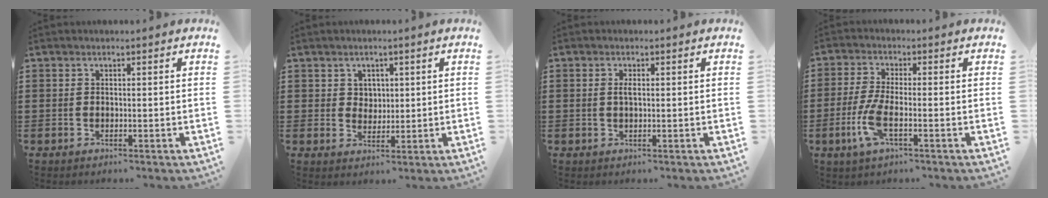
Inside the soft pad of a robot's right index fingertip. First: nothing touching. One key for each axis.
{"total": 2.6, "fx": 1.4, "fy": 2.1, "fz": 0.6, "tx": -0.020, "ty": 0.010, "tz": 0.025}
{"total": 1.4, "fx": 0.2, "fy": 0.5, "fz": 1.3, "tx": -0.027, "ty": 0.003, "tz": 0.002}
{"total": 5.9, "fx": -2.1, "fy": 1.4, "fz": 5.3, "tx": -0.130, "ty": -0.018, "tz": -0.047}